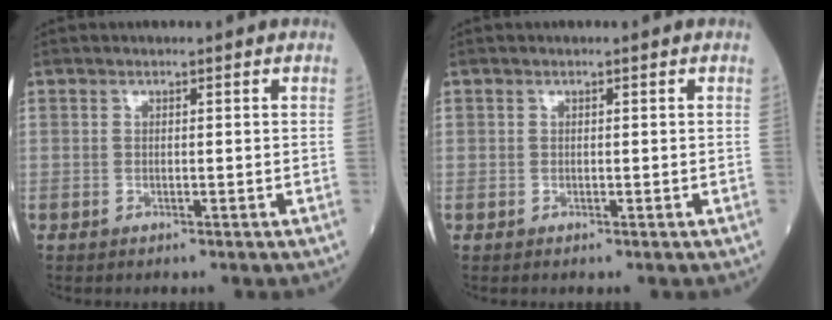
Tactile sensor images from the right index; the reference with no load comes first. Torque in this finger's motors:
{"motor_torque": [0.03, 0.01, 0.05, -0.01]}